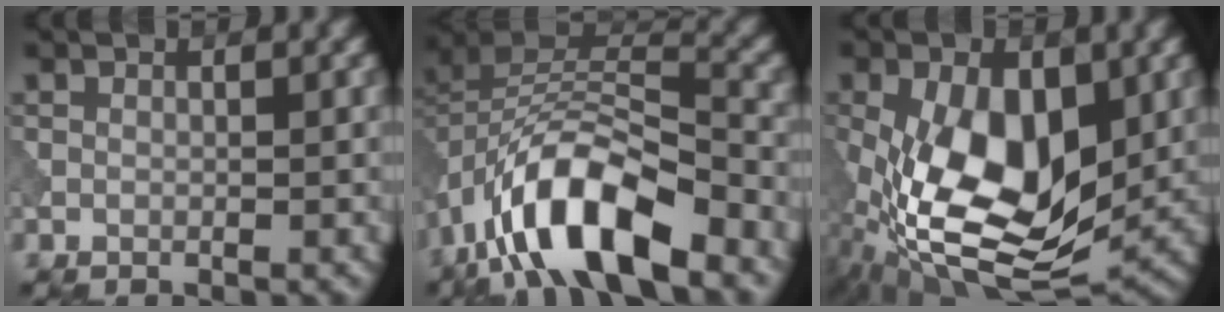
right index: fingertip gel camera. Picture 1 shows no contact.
{"total": 11.7, "force": [-6.5, 4.7, 8.5], "torque": [-0.150, 0.007, -0.129]}
{"total": 13.1, "force": [-1.7, 7.2, 10.8], "torque": [-0.202, -0.010, -0.033]}